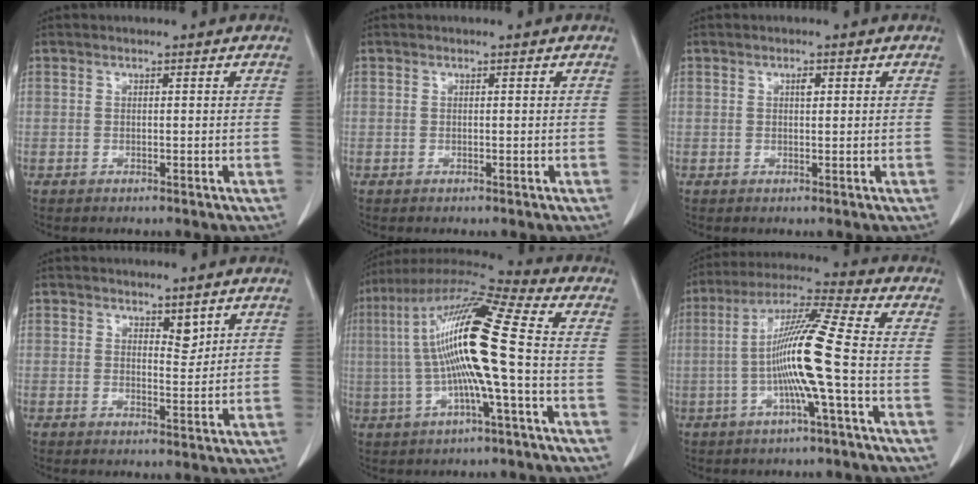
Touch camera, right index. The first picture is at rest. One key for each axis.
{"total": 0.0}
{"total": 1.0, "fx": 0.4, "fy": 0.4, "fz": 0.8, "tx": -0.014, "ty": 0.000, "tz": 0.005}
{"total": 2.4, "fx": 1.7, "fy": 1.0, "fz": 1.4, "tx": -0.018, "ty": -0.009, "tz": 0.030}
{"total": 16.4, "fx": -0.6, "fy": 0.4, "fz": 16.4, "tx": -0.316, "ty": 0.021, "tz": -0.023}
{"total": 12.0, "fx": -2.1, "fy": -1.2, "fz": 11.8, "tx": -0.222, "ty": 0.008, "tz": -0.046}